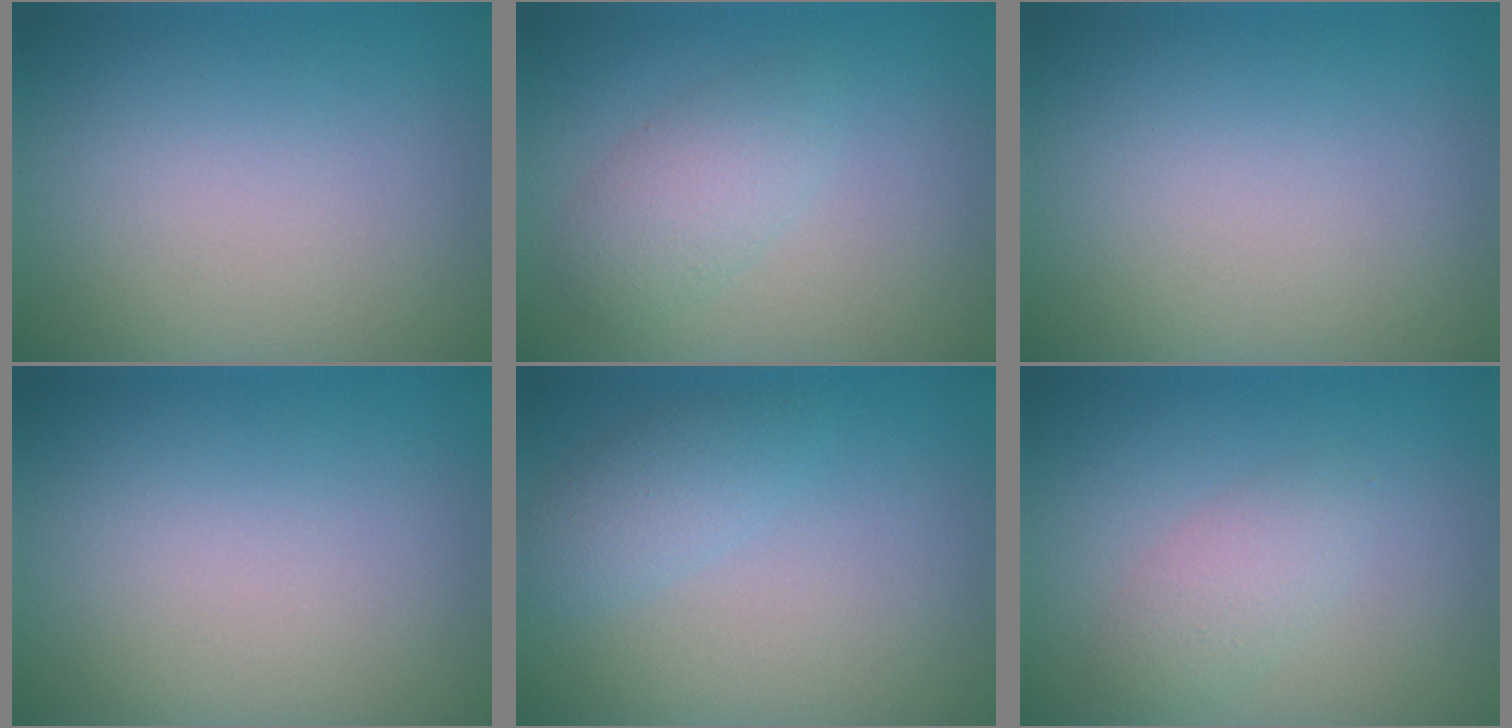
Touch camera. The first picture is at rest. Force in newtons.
{"total": 2.7, "press": 2.7, "slide": 0.1}
{"total": 0.0}
{"total": 0.0}
{"total": 2.2, "press": 2.2, "slide": 0.2}
{"total": 2.2, "press": 2.2, "slide": 0.2}